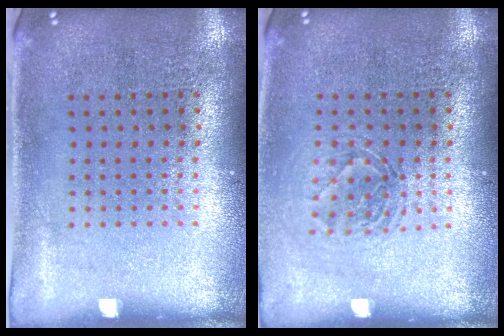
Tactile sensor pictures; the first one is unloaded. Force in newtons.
{"total": 1.3, "press": 1.1, "slide": 0.6}